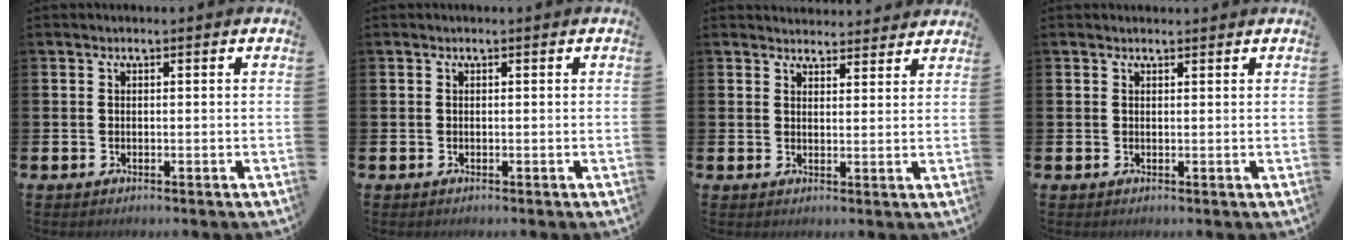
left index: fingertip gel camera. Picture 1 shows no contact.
{"total": 0.0}
{"total": 3.5, "force": [3.3, 0.9, -0.1], "torque": [0.008, -0.021, 0.059]}
{"total": 0.8, "force": [0.8, 0.2, 0.1], "torque": [0.011, -0.003, 0.011]}